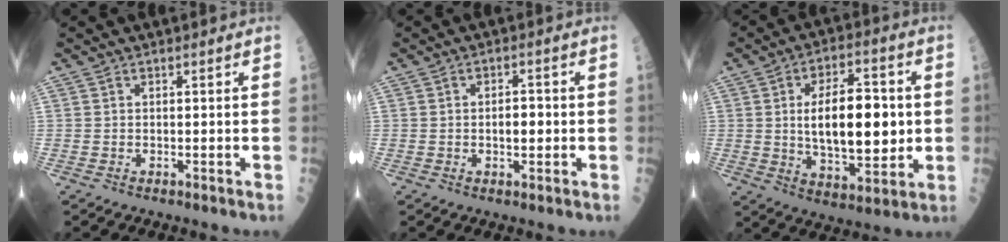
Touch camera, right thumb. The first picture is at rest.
{"total": 3.4, "force": [-0.2, 1.7, 2.9], "torque": [-0.035, 0.004, -0.003]}
{"total": 17.0, "force": [1.0, 8.0, 14.9], "torque": [-0.208, -0.004, 0.022]}